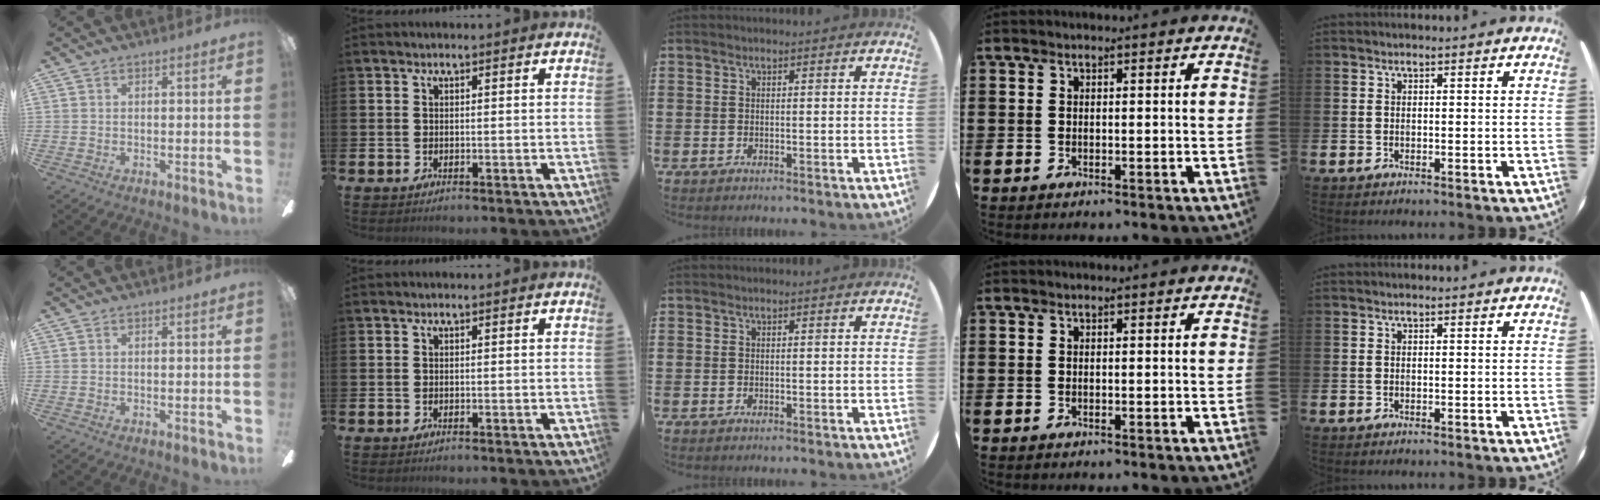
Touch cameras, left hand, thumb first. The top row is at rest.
{}